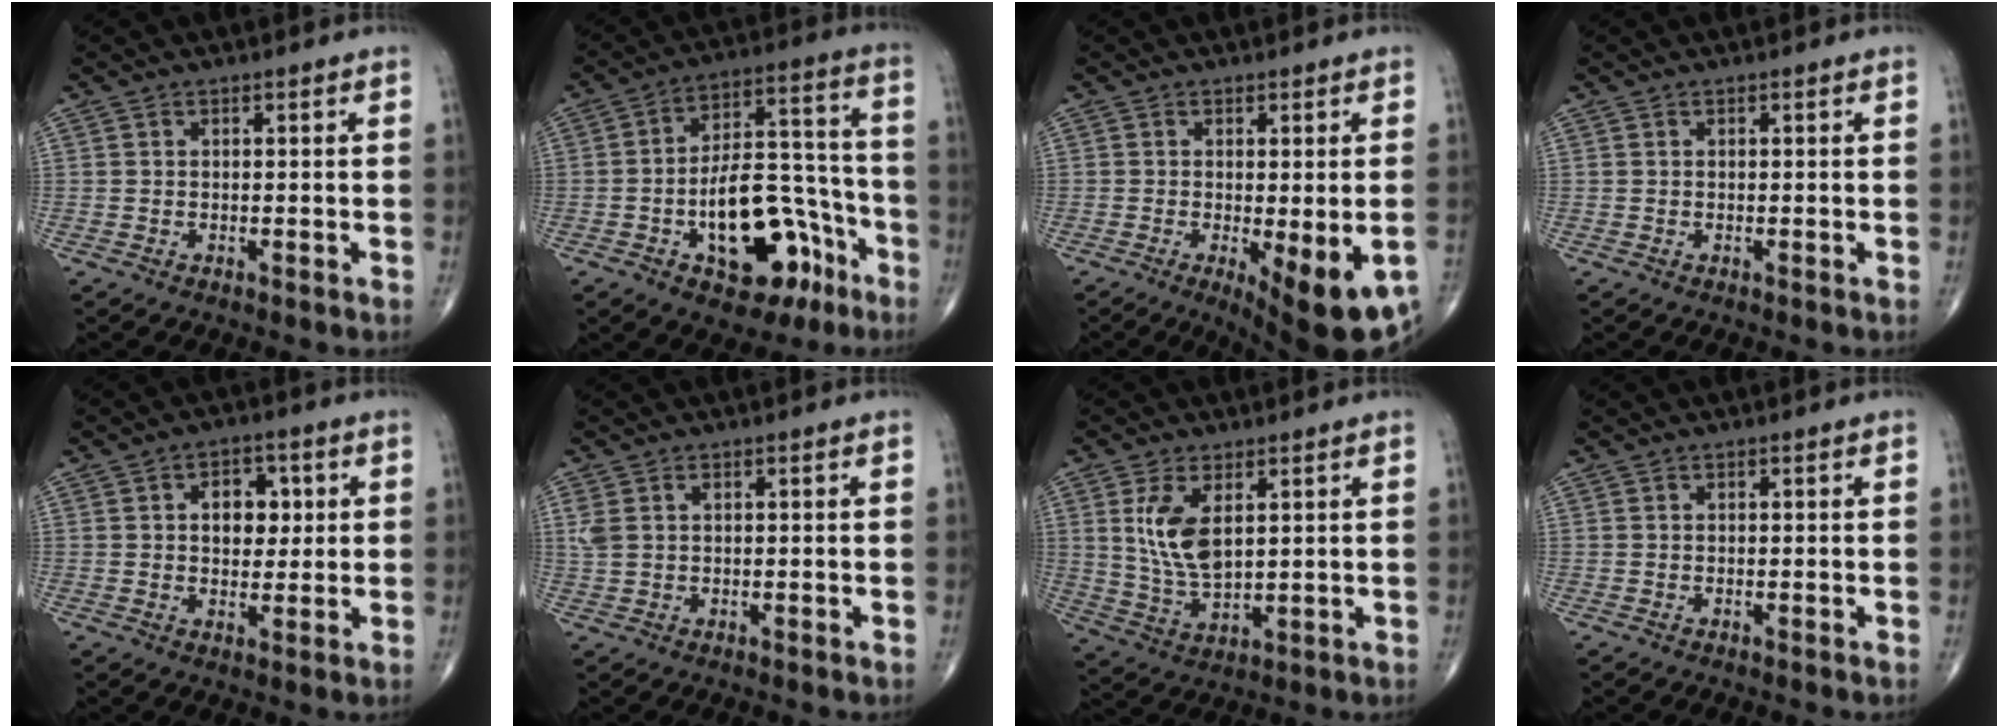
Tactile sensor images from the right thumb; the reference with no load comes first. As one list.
[{"total": 19.2, "force": [-8.1, 9.9, 14.2], "torque": [-0.181, 0.070, -0.112]}, {"total": 12.9, "force": [-4.8, 4.1, 11.3], "torque": [-0.130, -0.015, -0.057]}, {"total": 0.0}, {"total": 7.0, "force": [1.4, 4.8, 4.9], "torque": [-0.036, -0.001, 0.019]}, {"total": 3.0, "force": [1.0, 1.8, 2.2], "torque": [-0.060, 0.011, 0.026]}, {"total": 9.5, "force": [2.9, 4.7, 7.7], "torque": [-0.145, -0.018, 0.067]}, {"total": 0.0}]